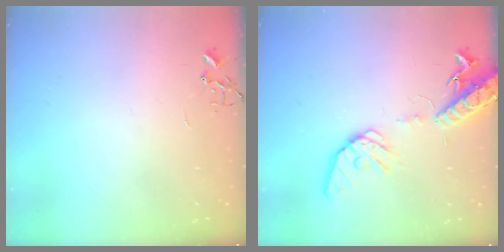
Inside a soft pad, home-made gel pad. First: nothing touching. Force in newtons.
{"total": 16.1, "press": 15.8, "slide": 3.0}